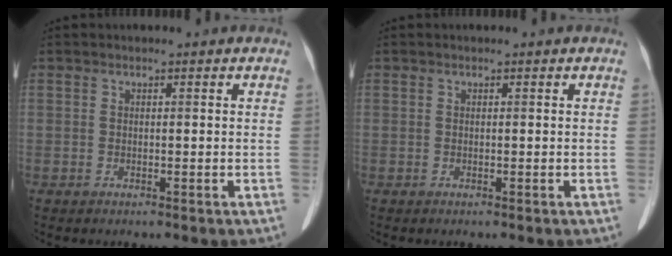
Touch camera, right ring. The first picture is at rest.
{"total": 0.0}